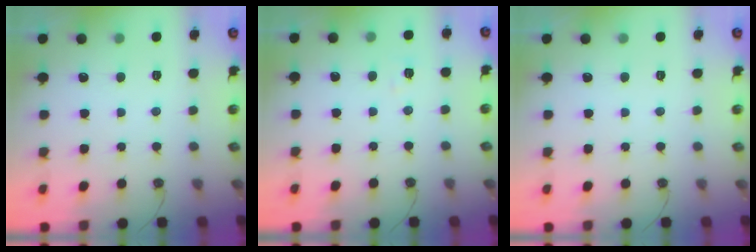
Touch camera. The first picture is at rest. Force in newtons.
{"total": 5.0, "press": 4.5, "slide": 2.1}
{"total": 0.0}